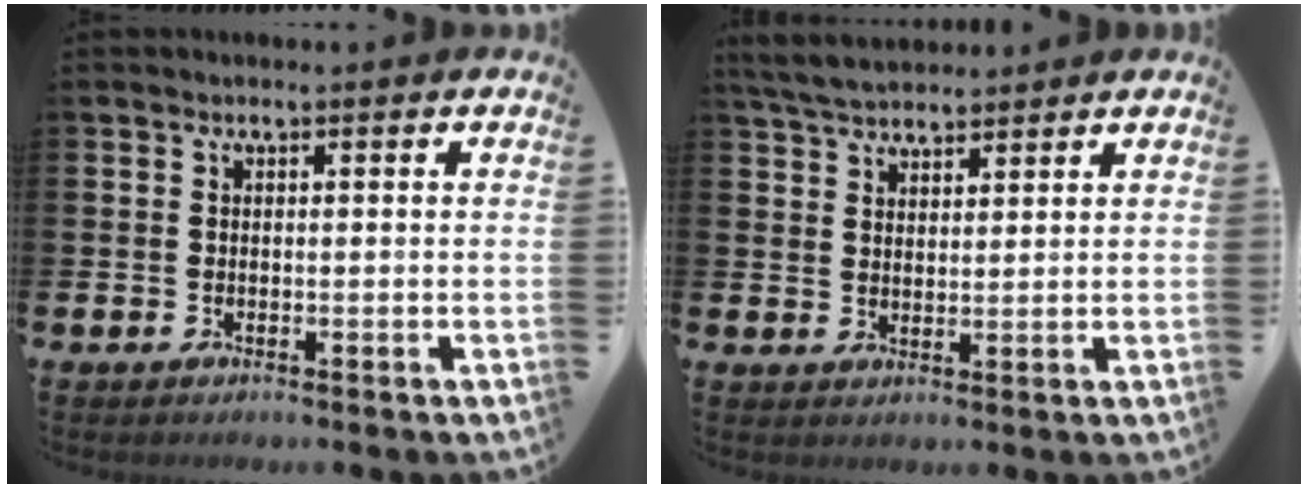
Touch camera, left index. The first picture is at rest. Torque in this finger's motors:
{"motor_torque": [-0.02, -0.33, 0.46, 0.16]}